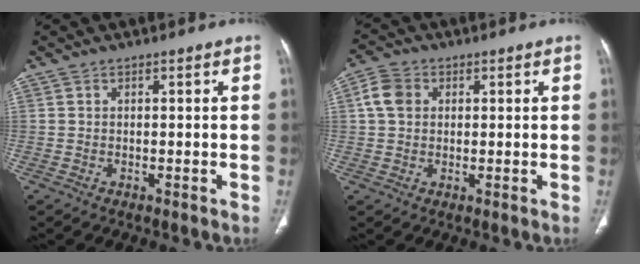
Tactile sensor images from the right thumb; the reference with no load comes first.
{"total": 5.0, "force": [1.1, 4.0, 2.7], "torque": [-0.048, 0.009, 0.016]}